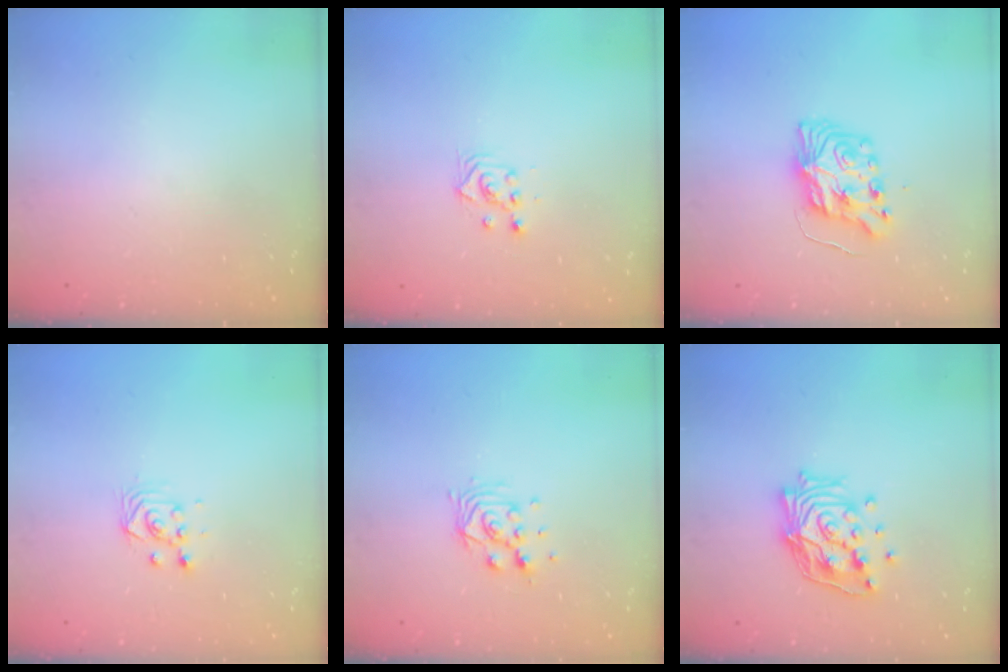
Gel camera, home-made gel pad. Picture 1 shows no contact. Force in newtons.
{"total": 2.3, "press": 2.3, "slide": 0.1}
{"total": 8.2, "press": 8.2, "slide": 0.6}
{"total": 3.3, "press": 3.1, "slide": 1.0}
{"total": 8.2, "press": 8.1, "slide": 0.5}
{"total": 16.0, "press": 15.8, "slide": 2.3}